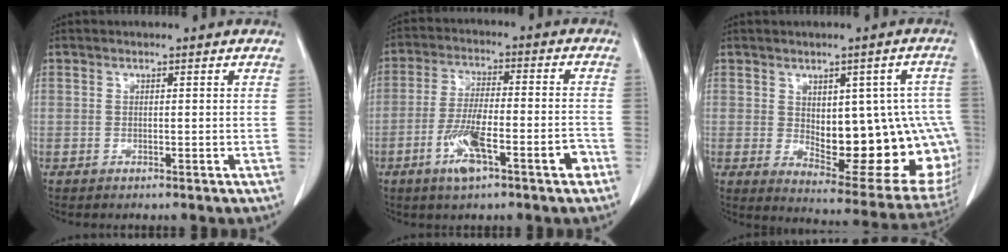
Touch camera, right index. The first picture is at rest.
{"total": 10.3, "force": [-5.1, 1.9, 8.8], "torque": [-0.158, 0.004, -0.084]}
{"total": 20.2, "force": [-1.8, 8.2, 18.3], "torque": [-0.165, 0.016, 0.009]}